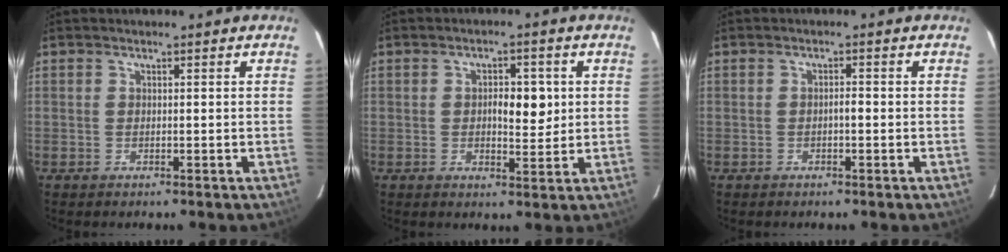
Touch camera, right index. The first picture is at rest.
{"total": 4.9, "force": [0.6, 2.2, 4.4], "torque": [-0.062, 0.002, 0.011]}
{"total": 1.0, "force": [-0.4, 0.2, 0.9], "torque": [-0.014, 0.003, -0.007]}